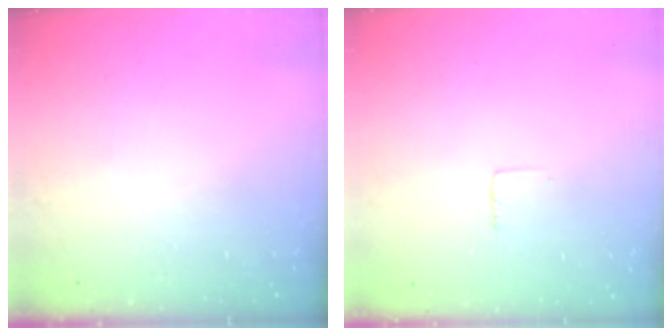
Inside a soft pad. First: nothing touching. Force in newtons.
{"total": 2.3, "press": 2.3, "slide": 0.1}